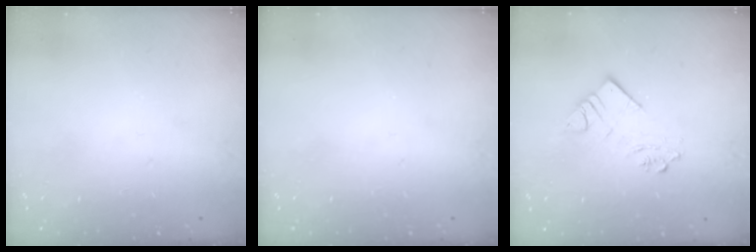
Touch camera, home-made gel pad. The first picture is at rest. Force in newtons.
{"total": 0.0}
{"total": 8.0, "press": 7.9, "slide": 0.7}